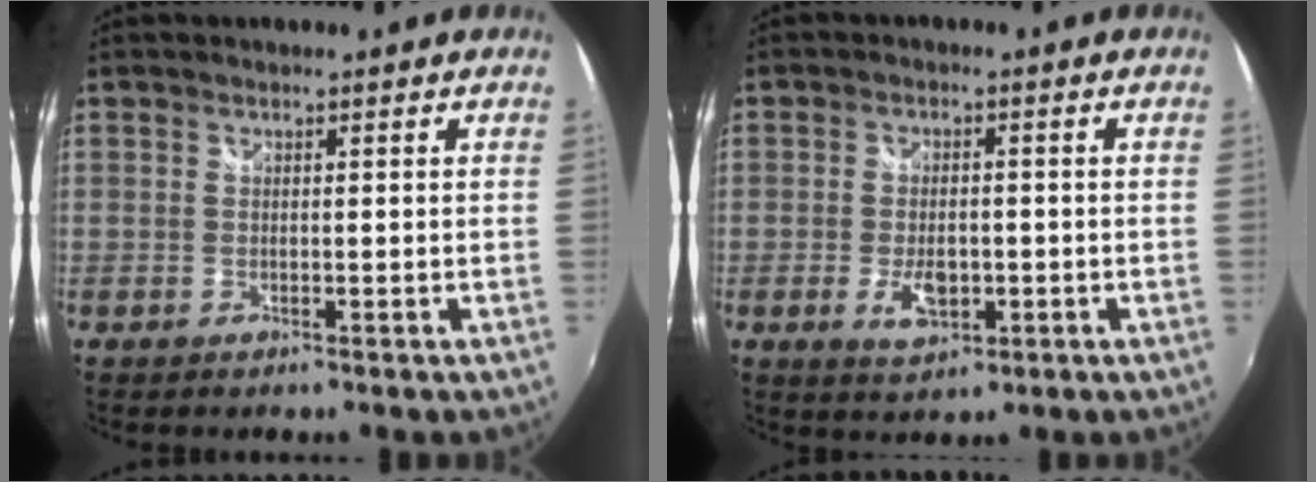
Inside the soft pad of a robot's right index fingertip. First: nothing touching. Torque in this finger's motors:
{"motor_torque": [-0.05, 0.01, 0.08, 0.06]}